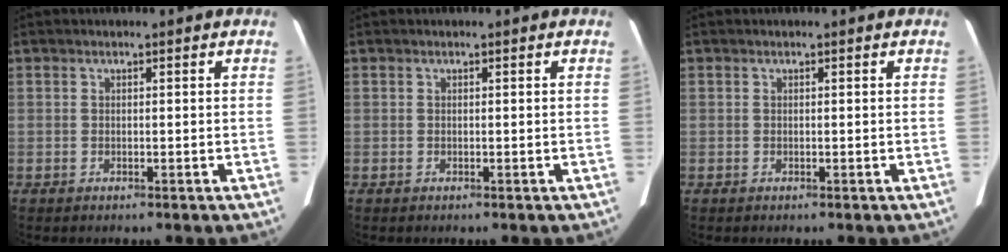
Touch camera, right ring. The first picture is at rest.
{"total": 0.0}
{"total": 0.0}